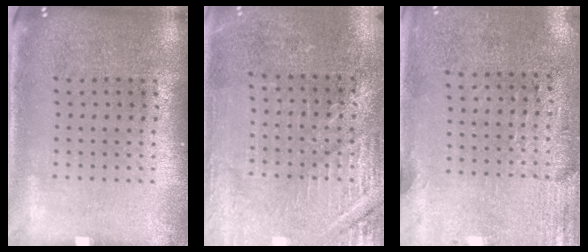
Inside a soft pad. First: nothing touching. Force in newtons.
{"total": 3.0, "press": 3.0, "slide": 0.3}
{"total": 2.8, "press": 2.5, "slide": 1.4}